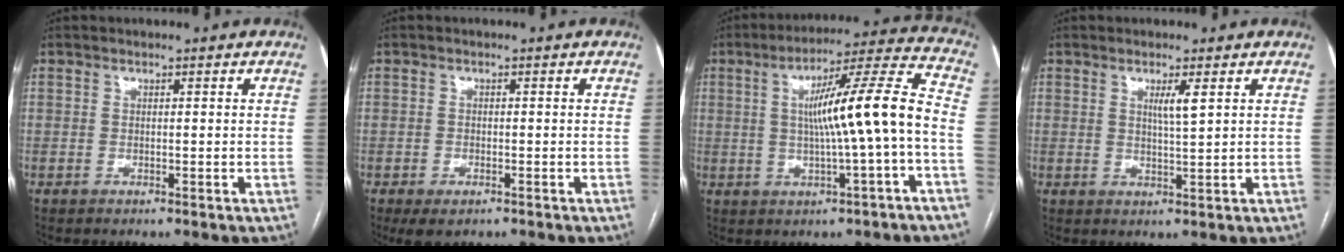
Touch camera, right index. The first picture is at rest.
{"total": 3.0, "force": [-1.8, 1.5, 1.9], "torque": [-0.033, -0.006, -0.018]}
{"total": 13.6, "force": [-0.9, -0.5, 13.5], "torque": [-0.211, 0.020, -0.015]}
{"total": 2.8, "force": [1.2, -0.2, 2.5], "torque": [-0.047, -0.005, 0.021]}